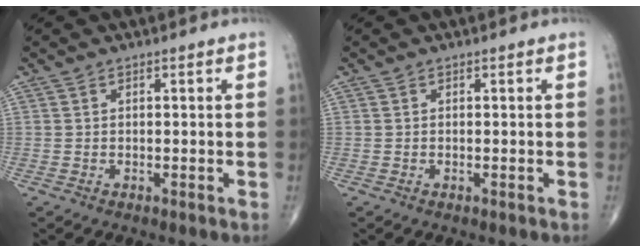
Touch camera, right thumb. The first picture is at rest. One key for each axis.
{"total": 0.0}